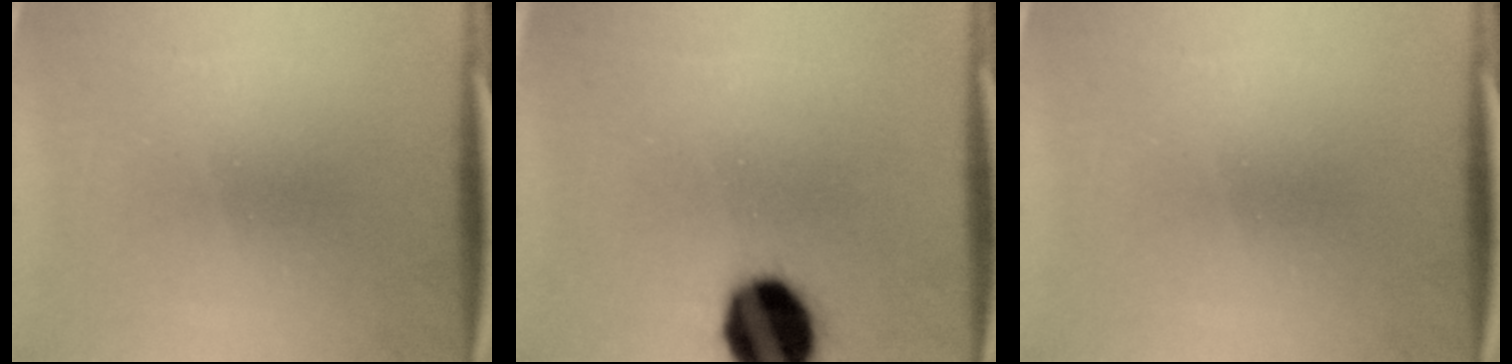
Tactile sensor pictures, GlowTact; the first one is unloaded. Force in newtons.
{"total": 16.7}
{"total": 0.0}